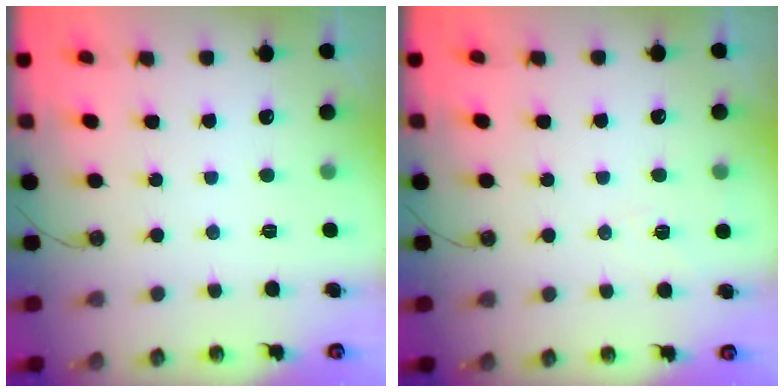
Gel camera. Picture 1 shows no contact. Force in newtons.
{"total": 3.7, "press": 3.0, "slide": 2.2}